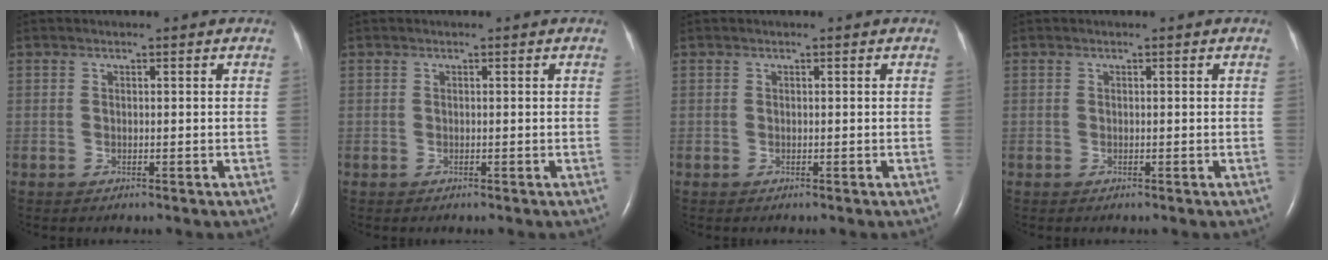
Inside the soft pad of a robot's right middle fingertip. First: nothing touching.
{"total": 0.0}
{"total": 0.0}
{"total": 0.0}